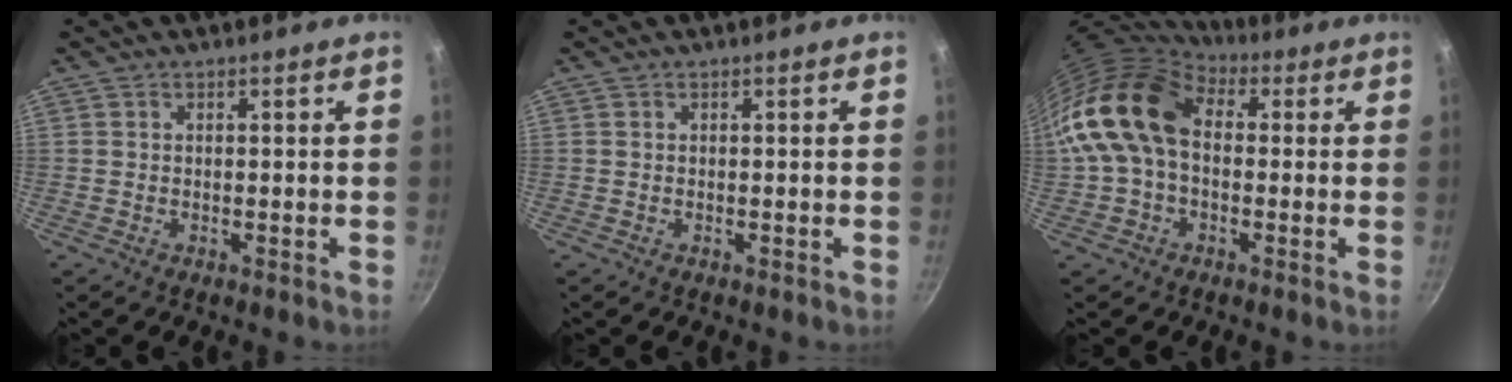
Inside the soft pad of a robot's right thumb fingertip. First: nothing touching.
{"total": 0.0}
{"total": 16.4, "force": [1.2, 11.5, 11.7], "torque": [-0.203, 0.032, 0.006]}